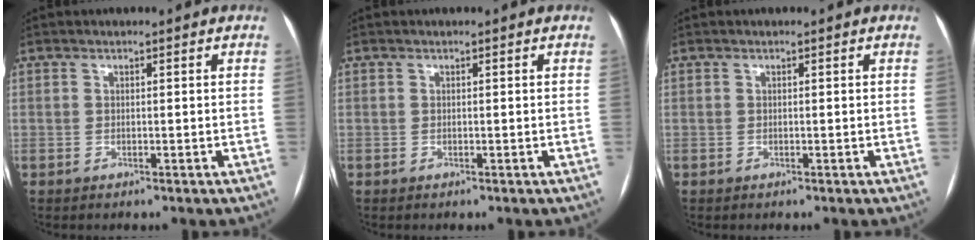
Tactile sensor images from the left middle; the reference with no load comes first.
{"total": 0.0}
{"total": 0.0}